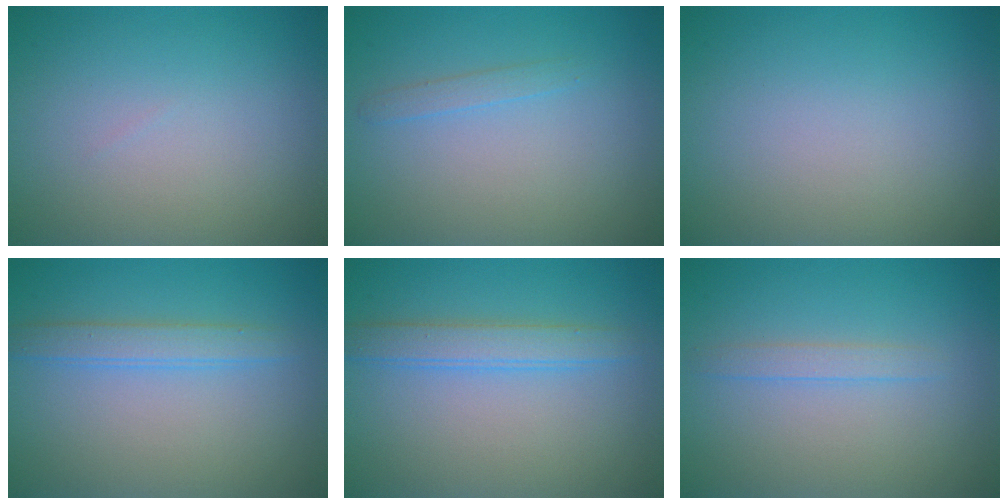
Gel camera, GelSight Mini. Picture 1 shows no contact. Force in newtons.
{"total": 1.0, "press": 1.0, "slide": 0.0}
{"total": 0.0}
{"total": 2.2, "press": 2.2, "slide": 0.1}
{"total": 2.6, "press": 2.6, "slide": 0.1}
{"total": 1.2, "press": 1.2, "slide": 0.2}